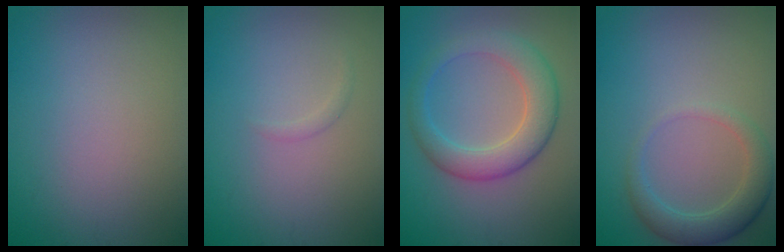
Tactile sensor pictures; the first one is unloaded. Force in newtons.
{"total": 0.6, "press": 0.6, "slide": 0.1}
{"total": 5.1, "press": 5.0, "slide": 0.4}
{"total": 2.4, "press": 2.4, "slide": 0.4}